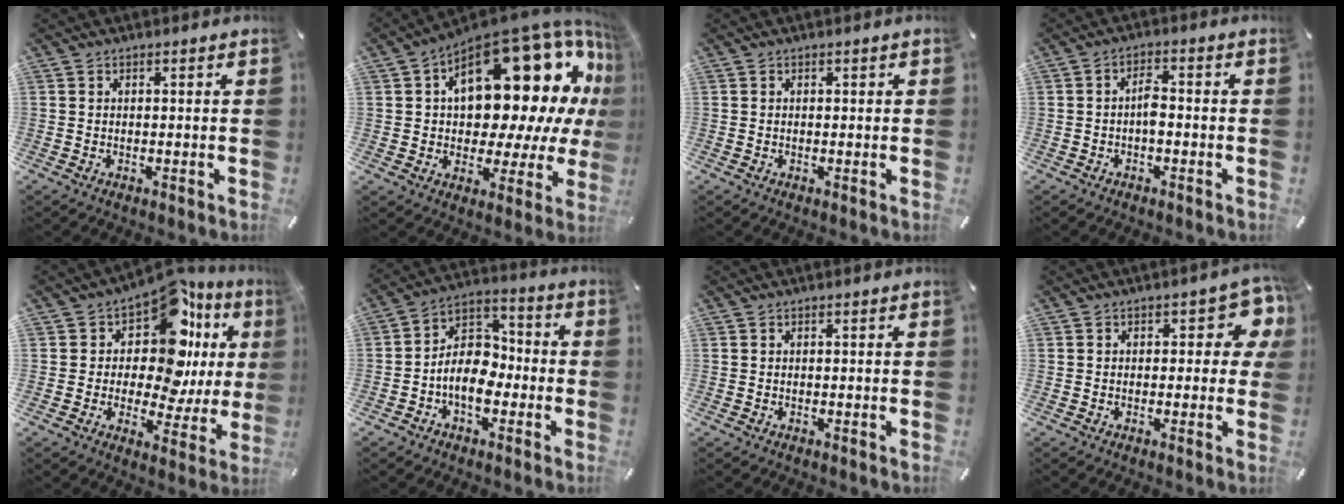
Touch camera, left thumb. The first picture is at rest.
{"total": 26.8, "force": [9.1, 14.2, 20.8], "torque": [-0.301, -0.077, 0.158]}
{"total": 0.5, "force": [-0.1, 0.4, 0.3], "torque": [-0.006, 0.001, -0.003]}
{"total": 3.8, "force": [-1.0, 1.9, 3.1], "torque": [-0.058, 0.010, -0.018]}
{"total": 14.5, "force": [6.5, 7.9, 10.2], "torque": [-0.145, -0.071, 0.107]}
{"total": 10.5, "force": [-3.4, 7.9, 6.0], "torque": [-0.120, 0.022, -0.062]}
{"total": 0.0}
{"total": 7.6, "force": [2.0, 4.2, 6.1], "torque": [-0.068, -0.006, 0.030]}